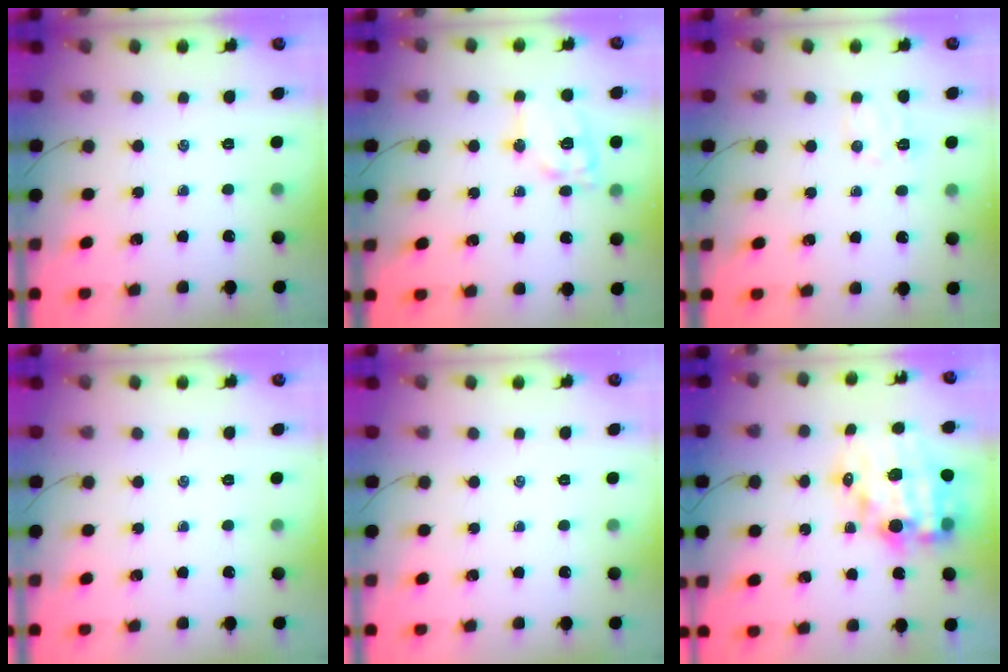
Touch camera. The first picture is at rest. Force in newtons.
{"total": 13.2, "press": 13.1, "slide": 1.8}
{"total": 6.7, "press": 6.6, "slide": 1.3}
{"total": 0.0}
{"total": 0.0}
{"total": 15.3, "press": 14.9, "slide": 3.5}